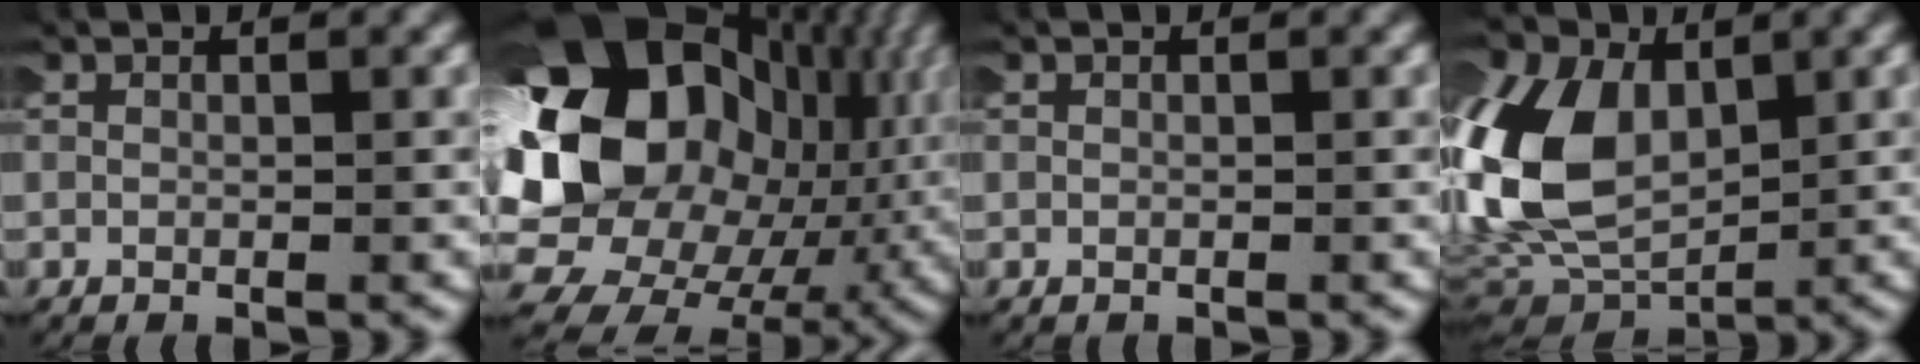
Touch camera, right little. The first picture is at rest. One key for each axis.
{"total": 25.2, "fx": 1.3, "fy": 18.7, "fz": 16.8, "tx": -0.299, "ty": -0.036, "tz": 0.022}
{"total": 0.0}
{"total": 10.8, "fx": 0.3, "fy": 7.8, "fz": 7.4, "tx": -0.188, "ty": -0.022, "tz": 0.013}